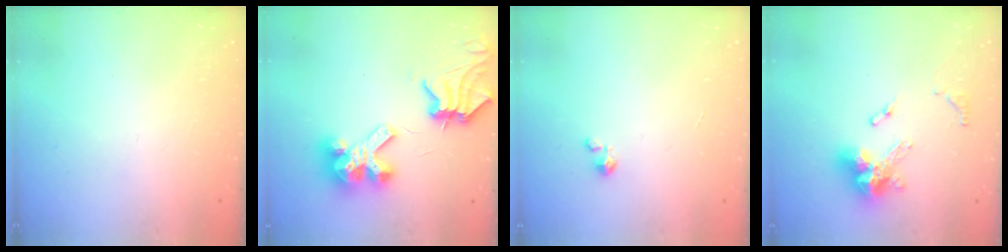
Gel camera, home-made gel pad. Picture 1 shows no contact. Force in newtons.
{"total": 10.0, "press": 10.0, "slide": 1.0}
{"total": 1.5, "press": 1.5, "slide": 0.1}
{"total": 12.8, "press": 12.7, "slide": 1.4}